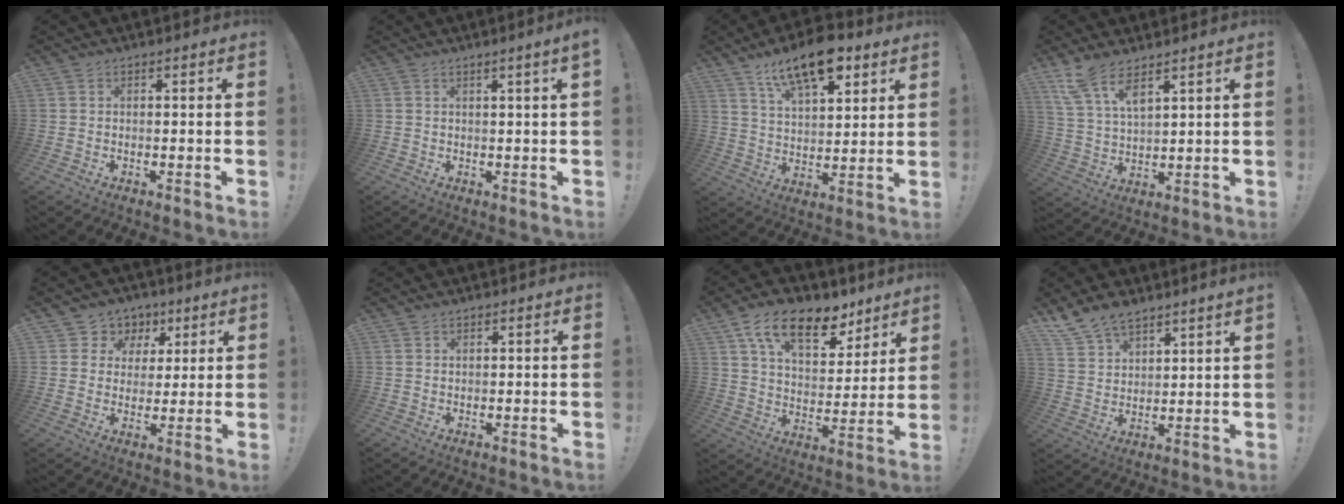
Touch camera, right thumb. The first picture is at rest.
{"total": 2.2, "force": [0.9, -0.4, 2.0], "torque": [-0.031, -0.005, 0.013]}
{"total": 15.0, "force": [9.6, 6.6, 9.4], "torque": [-0.147, -0.048, 0.166]}
{"total": 9.3, "force": [7.2, 2.6, 5.4], "torque": [-0.118, -0.032, 0.135]}
{"total": 7.0, "force": [2.5, 6.5, 1.2], "torque": [-0.017, -0.017, 0.052]}
{"total": 0.6, "force": [0.5, 0.1, 0.2], "torque": [-0.008, 0.002, 0.011]}
{"total": 17.0, "force": [10.1, 8.8, 10.5], "torque": [-0.169, -0.055, 0.177]}
{"total": 8.8, "force": [7.9, 2.8, 2.8], "torque": [-0.065, -0.049, 0.155]}